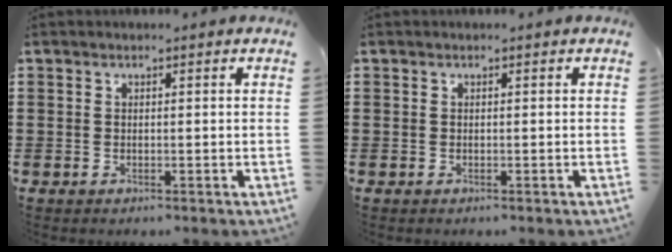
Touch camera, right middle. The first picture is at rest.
{"total": 0.0}